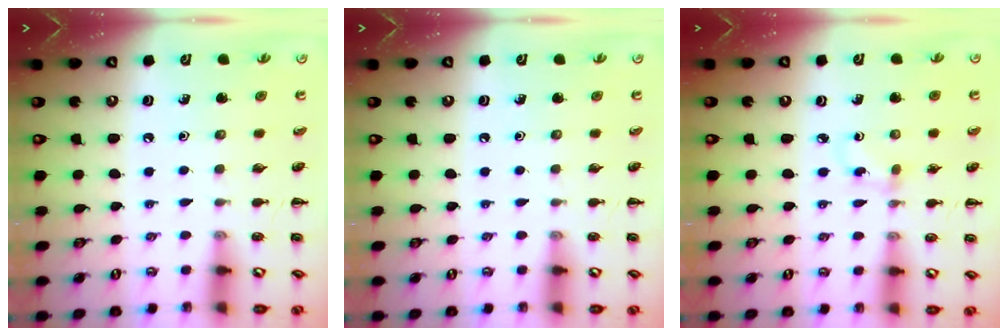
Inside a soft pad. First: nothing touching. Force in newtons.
{"total": 0.0}
{"total": 2.8, "press": 2.5, "slide": 1.2}